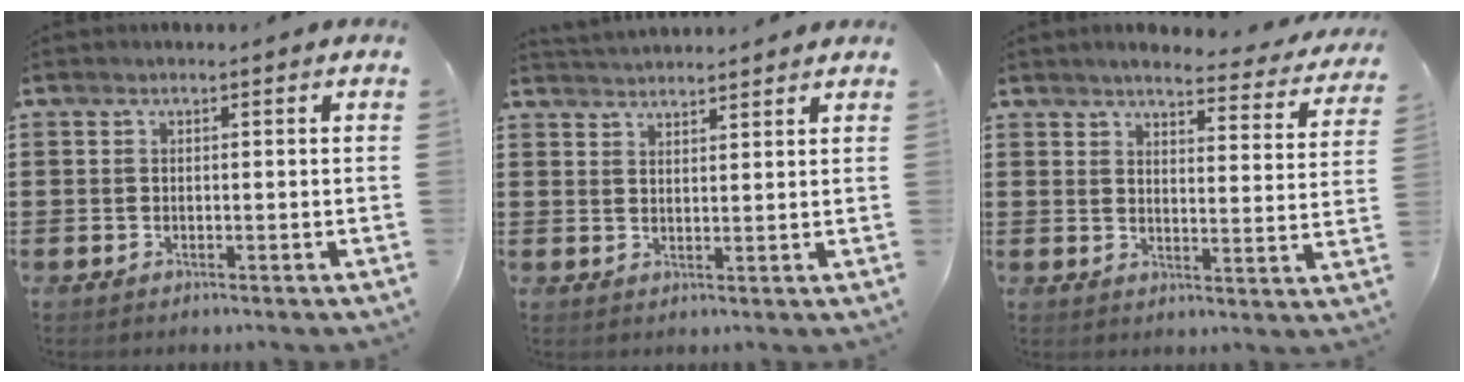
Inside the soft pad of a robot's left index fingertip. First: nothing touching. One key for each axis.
{"total": 2.6, "fx": 2.6, "fy": -0.2, "fz": -0.1, "tx": -0.006, "ty": -0.007, "tz": 0.051}
{"total": 4.0, "fx": 3.7, "fy": 0.1, "fz": 1.4, "tx": -0.037, "ty": -0.027, "tz": 0.060}